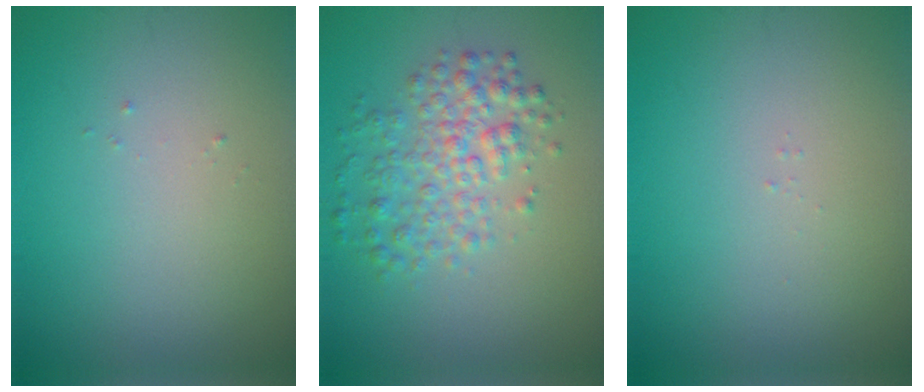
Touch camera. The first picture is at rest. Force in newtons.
{"total": 4.2, "press": 4.2, "slide": 0.1}
{"total": 0.0}